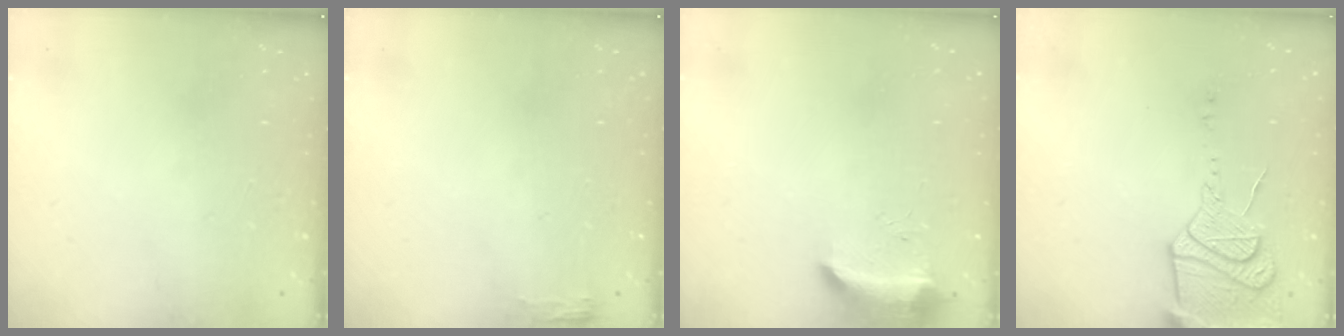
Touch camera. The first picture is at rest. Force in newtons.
{"total": 2.8, "press": 2.6, "slide": 1.1}
{"total": 9.6, "press": 9.0, "slide": 3.4}
{"total": 16.9, "press": 15.2, "slide": 7.4}